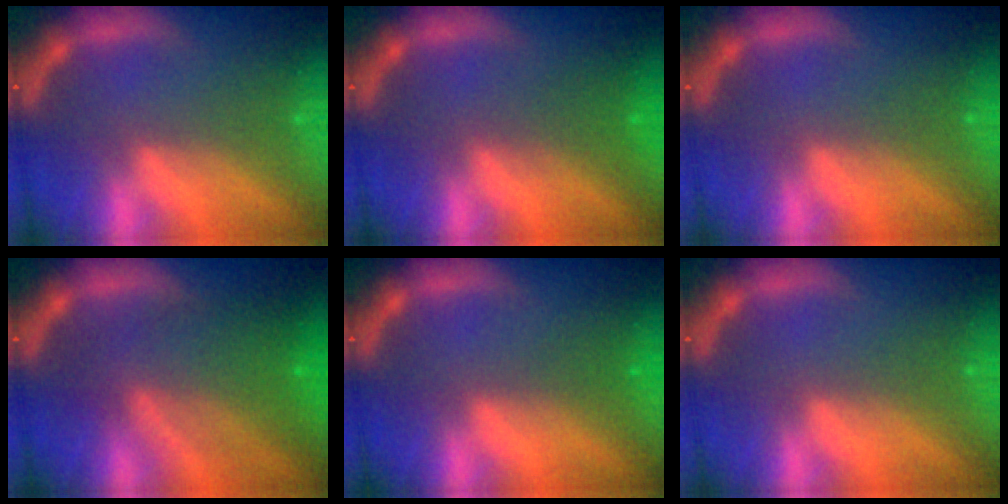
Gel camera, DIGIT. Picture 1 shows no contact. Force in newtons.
{"total": 2.0}
{"total": 0.0}
{"total": 8.0}
{"total": 0.9}
{"total": 0.0}